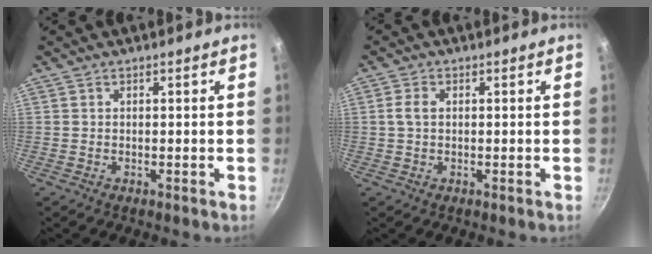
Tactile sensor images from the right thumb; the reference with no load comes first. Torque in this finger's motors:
{"motor_torque": [0.66, 0.50, 0.42, -0.23, 0.04]}